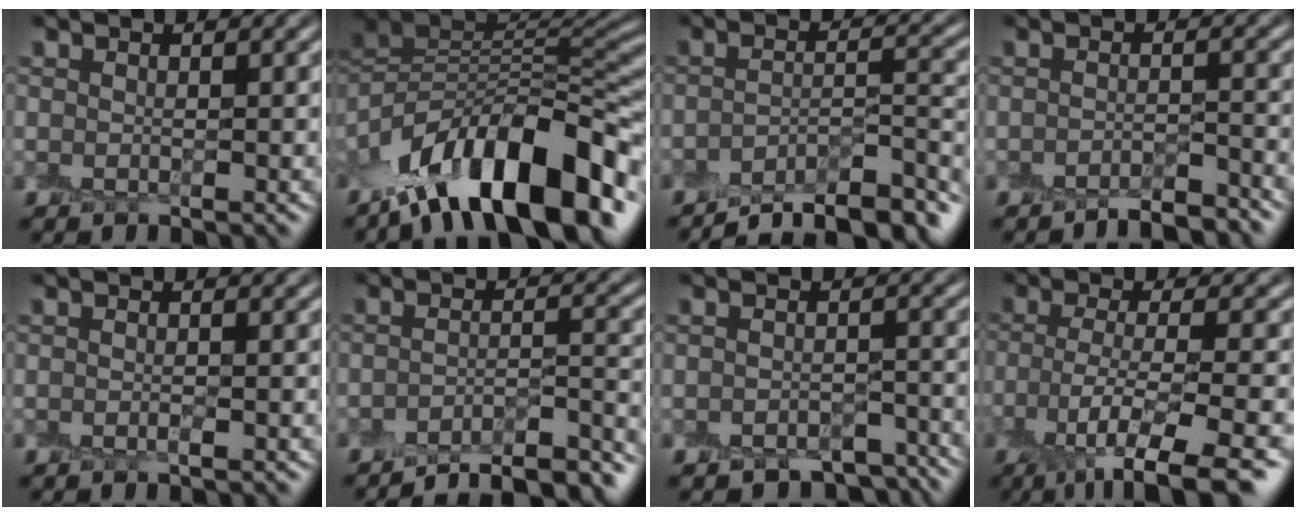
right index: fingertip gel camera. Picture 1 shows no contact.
{"total": 15.2, "force": [-6.9, 5.3, 12.4], "torque": [-0.187, 0.033, -0.130]}
{"total": 8.6, "force": [-6.7, 2.1, 4.8], "torque": [-0.062, 0.000, -0.107]}
{"total": 3.2, "force": [-2.8, 0.4, 1.5], "torque": [-0.012, 0.006, -0.046]}
{"total": 0.5, "force": [0.0, -0.1, 0.5], "torque": [-0.009, -0.003, -0.002]}
{"total": 9.2, "force": [-7.8, 2.0, 4.4], "torque": [-0.048, 0.003, -0.112]}
{"total": 3.6, "force": [-3.0, 1.2, 1.6], "torque": [-0.018, -0.005, -0.037]}
{"total": 8.4, "force": [-4.2, 1.9, 7.0], "torque": [-0.113, -0.009, -0.074]}